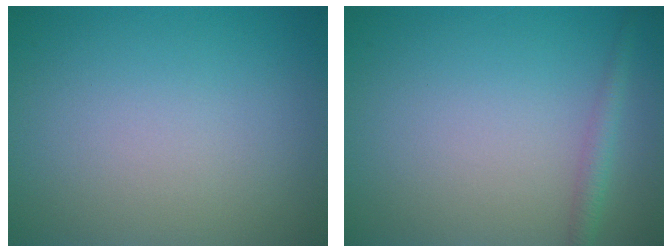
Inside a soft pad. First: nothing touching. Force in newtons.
{"total": 1.6, "press": 1.6, "slide": 0.1}